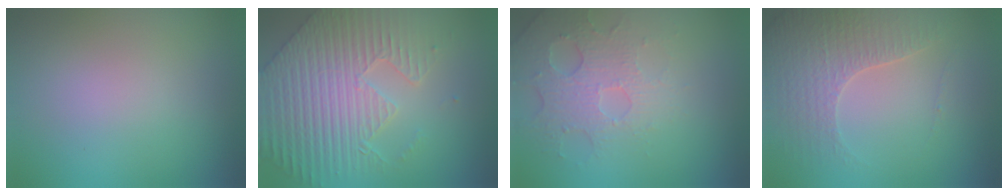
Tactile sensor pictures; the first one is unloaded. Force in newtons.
{"total": 7.6, "press": 6.1, "slide": 4.5}
{"total": 4.9, "press": 3.4, "slide": 3.5}
{"total": 3.8, "press": 3.7, "slide": 0.9}